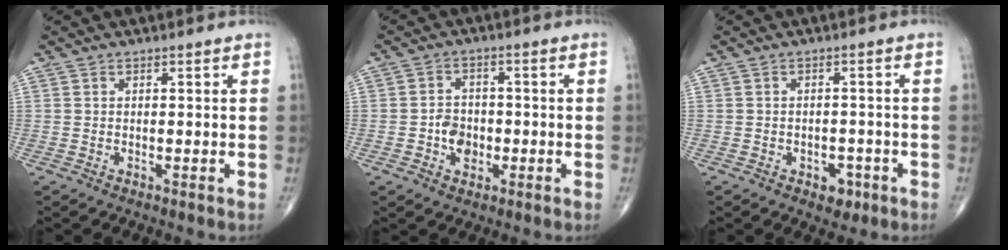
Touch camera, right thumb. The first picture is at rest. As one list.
[{"total": 5.0, "force": [-1.3, 3.9, 2.8], "torque": [-0.023, 0.011, -0.024]}, {"total": 3.6, "force": [-1.8, 2.4, 2.0], "torque": [-0.009, 0.008, -0.020]}]